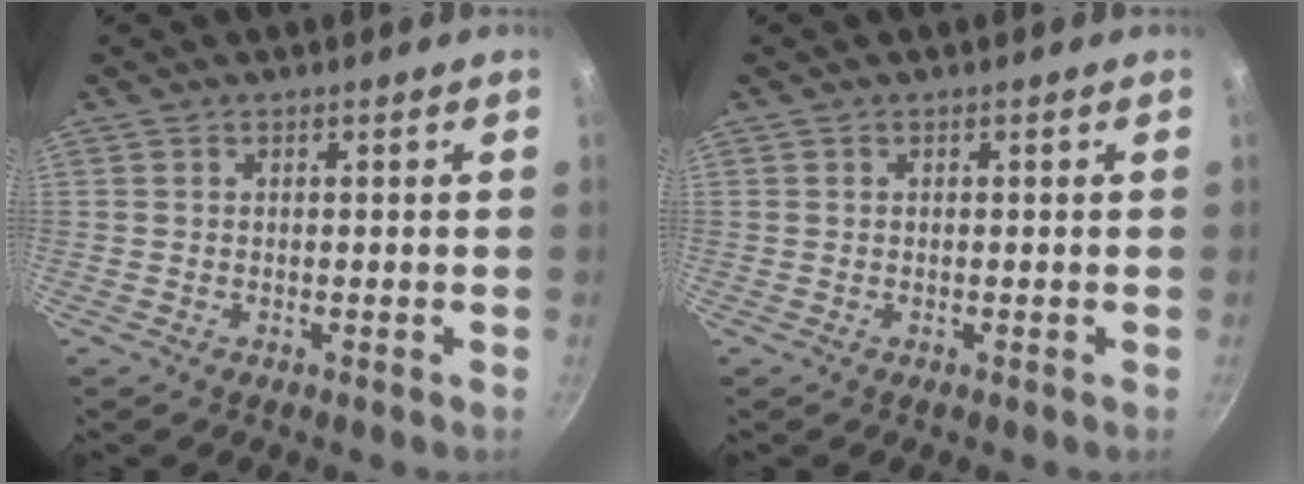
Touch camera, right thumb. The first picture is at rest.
{"total": 0.0}